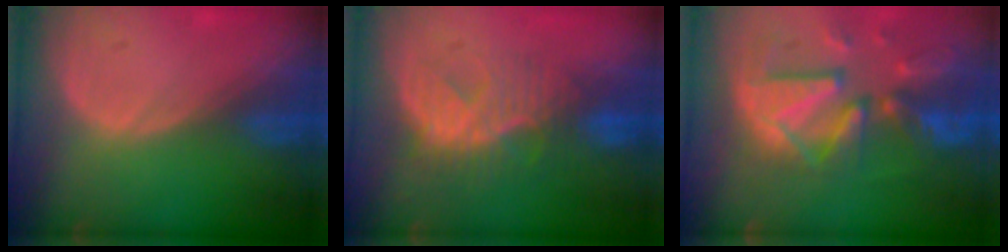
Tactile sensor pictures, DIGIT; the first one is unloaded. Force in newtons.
{"total": 8.0, "press": 7.9, "slide": 1.3}
{"total": 12.5, "press": 10.8, "slide": 6.2}